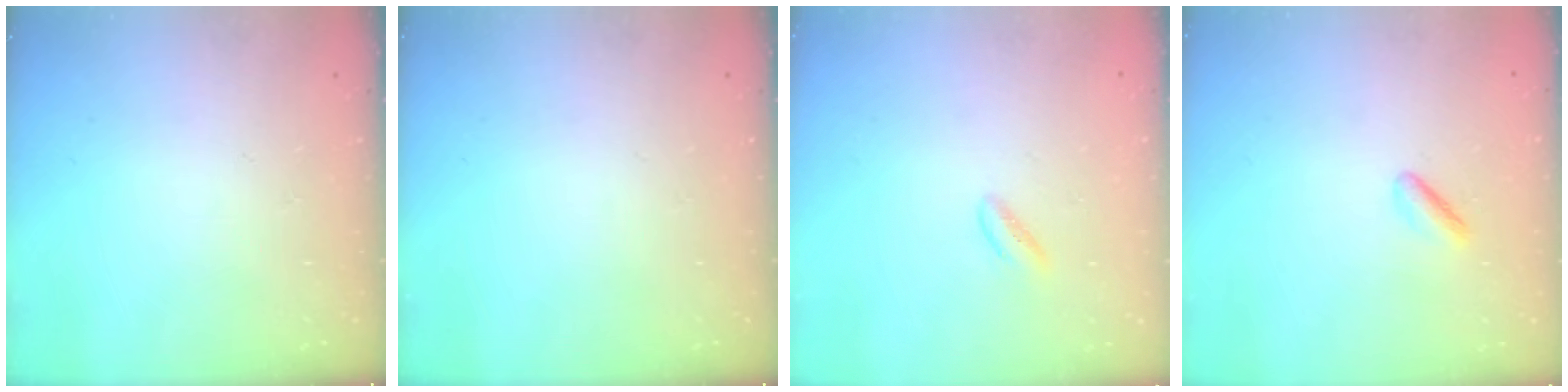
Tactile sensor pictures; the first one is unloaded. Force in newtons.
{"total": 0.0}
{"total": 1.1, "press": 0.9, "slide": 0.6}
{"total": 2.1, "press": 2.0, "slide": 0.6}